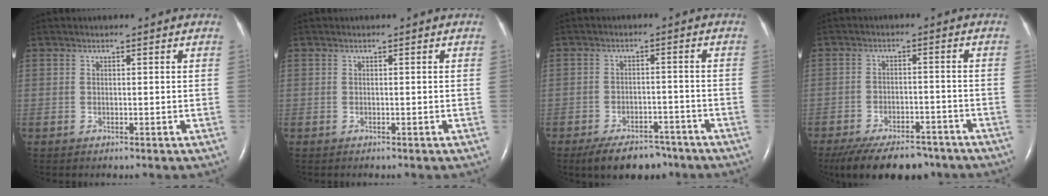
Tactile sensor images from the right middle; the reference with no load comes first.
{"total": 0.0}
{"total": 8.6, "force": [-6.8, 3.9, 3.7], "torque": [-0.055, 0.001, -0.105]}
{"total": 14.1, "force": [-11.4, 5.4, 6.4], "torque": [-0.129, -0.012, -0.165]}